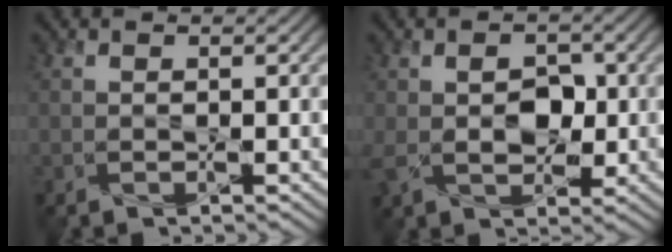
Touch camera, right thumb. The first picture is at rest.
{"total": 5.2, "force": [-0.1, 3.9, 3.5], "torque": [-0.067, -0.005, 0.001]}